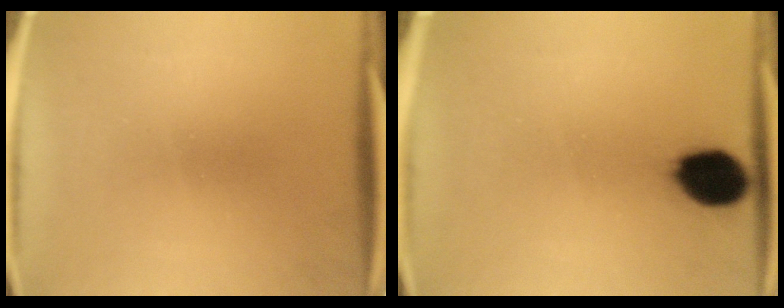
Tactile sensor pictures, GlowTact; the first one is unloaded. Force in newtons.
{"total": 10.4}